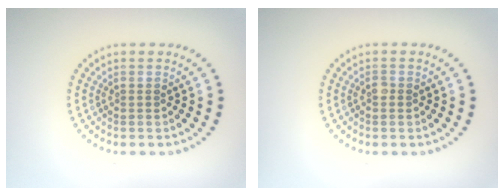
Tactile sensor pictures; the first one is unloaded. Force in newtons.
{"total": 0.5, "press": 0.5, "slide": 0.3}